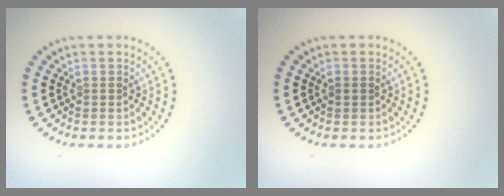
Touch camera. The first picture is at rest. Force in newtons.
{"total": 0.6, "press": 0.6, "slide": 0.1}